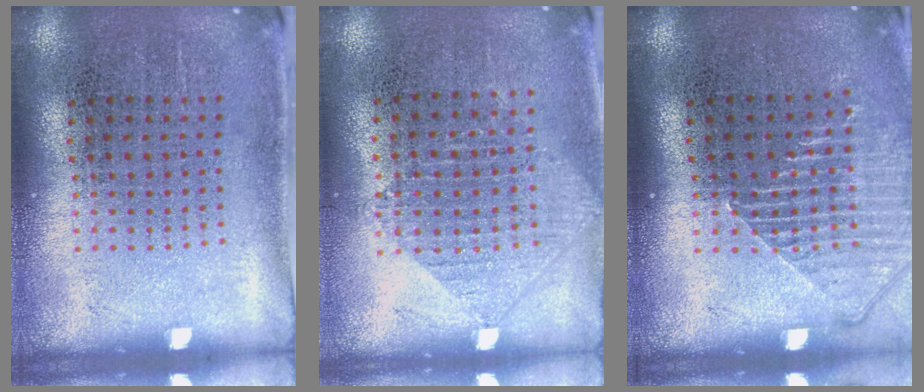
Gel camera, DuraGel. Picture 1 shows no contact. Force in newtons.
{"total": 0.9, "press": 0.9, "slide": 0.2}
{"total": 1.5, "press": 1.3, "slide": 0.6}